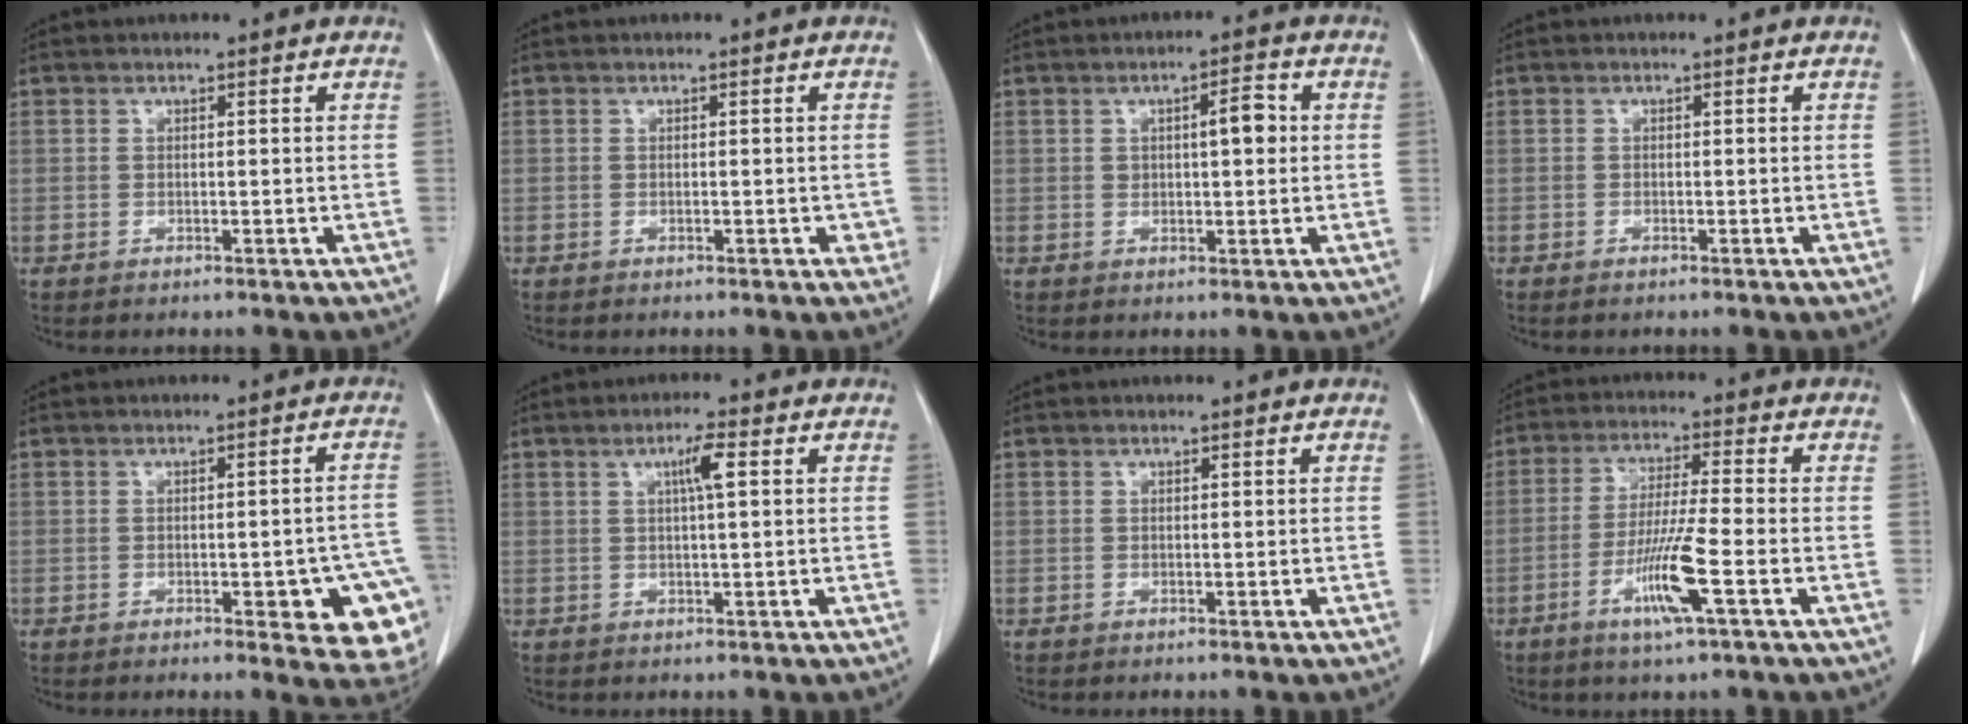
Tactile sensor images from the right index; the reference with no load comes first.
{"total": 1.1, "force": [-0.3, 0.6, 0.9], "torque": [-0.005, 0.002, -0.003]}
{"total": 4.2, "force": [0.8, 1.3, 3.9], "torque": [-0.059, 0.010, 0.013]}
{"total": 0.5, "force": [-0.4, 0.0, 0.3], "torque": [-0.012, -0.004, -0.005]}
{"total": 10.8, "force": [-4.0, 2.6, 9.7], "torque": [-0.055, 0.012, -0.041]}
{"total": 3.4, "force": [1.1, 0.1, 3.3], "torque": [-0.057, 0.002, 0.017]}
{"total": 0.0}
{"total": 8.9, "force": [-3.5, -0.5, 8.1], "torque": [-0.158, -0.014, -0.068]}